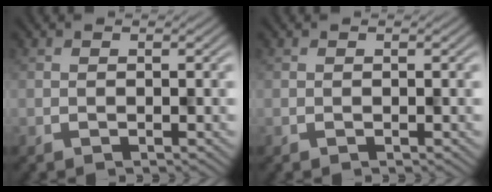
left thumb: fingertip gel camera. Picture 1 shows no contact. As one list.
[{"total": 0.0}]